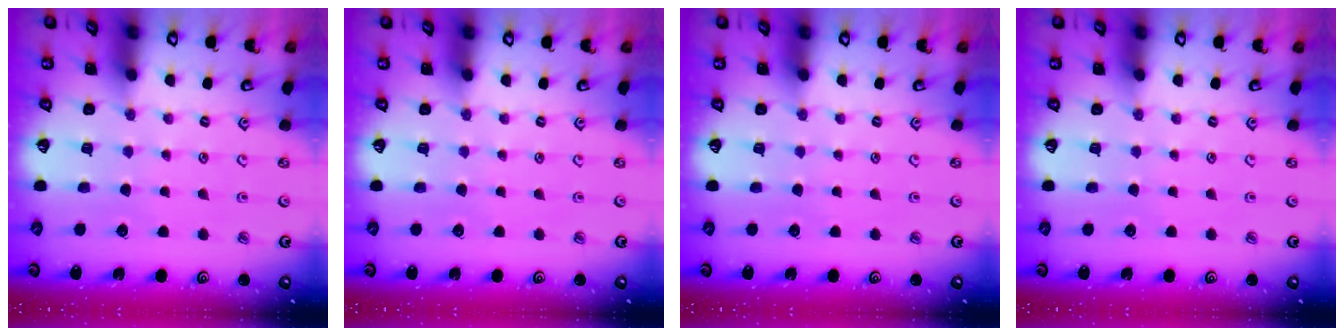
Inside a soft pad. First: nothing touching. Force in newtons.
{"total": 0.0}
{"total": 0.0}
{"total": 0.0}